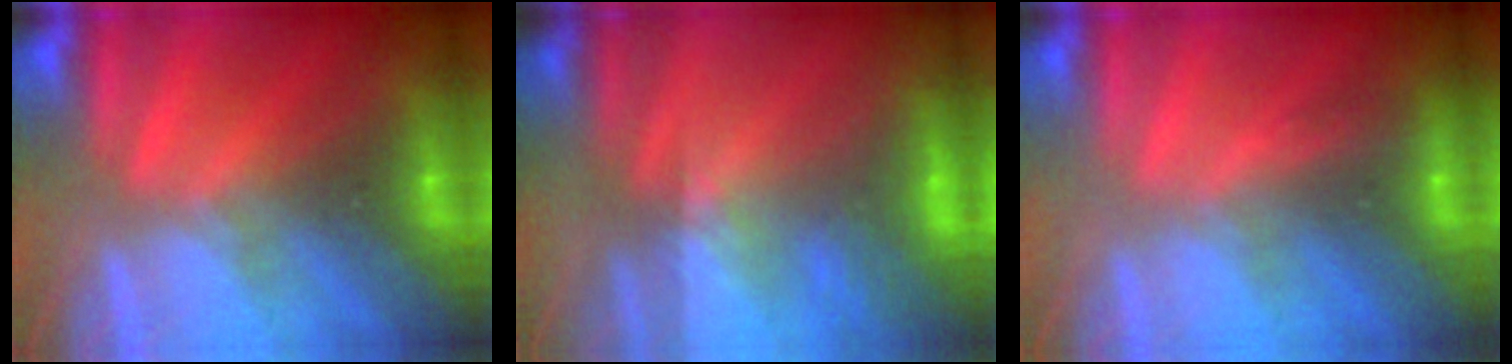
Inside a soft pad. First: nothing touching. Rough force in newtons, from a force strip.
{"total": 2.3}
{"total": 2.9}